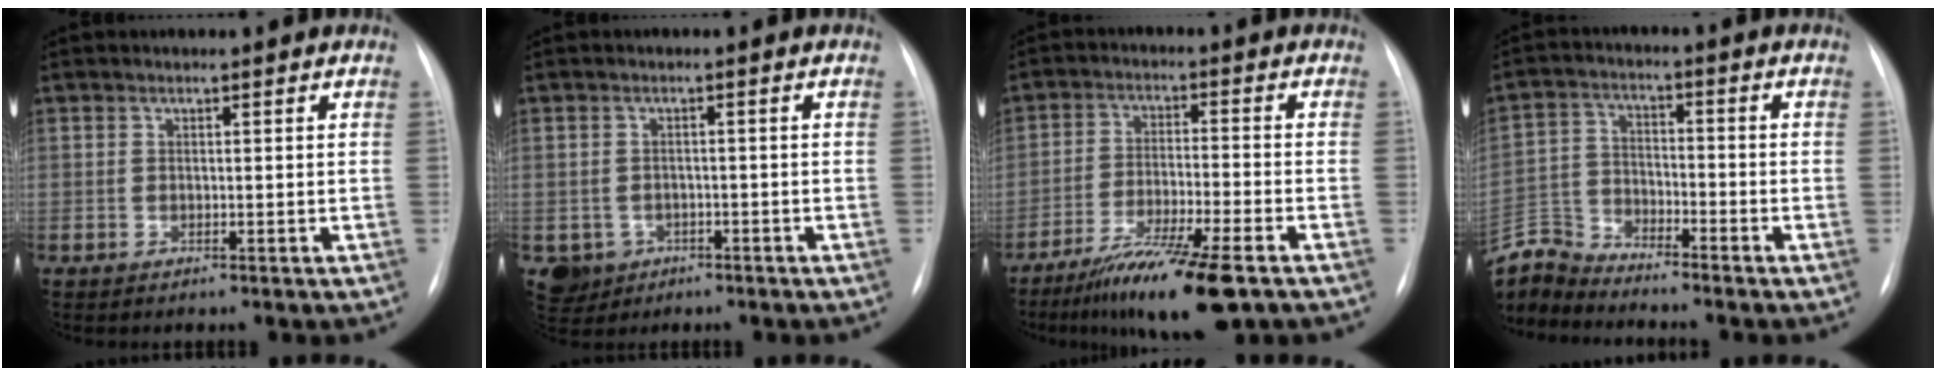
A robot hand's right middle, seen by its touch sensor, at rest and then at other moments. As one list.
[{"total": 4.4, "force": [-1.9, 3.9, 0.6], "torque": [-0.009, 0.008, -0.025]}, {"total": 12.1, "force": [-8.1, 0.6, 9.0], "torque": [-0.160, -0.035, -0.138]}, {"total": 7.6, "force": [-7.6, 0.2, -0.2], "torque": [-0.006, 0.006, -0.151]}]